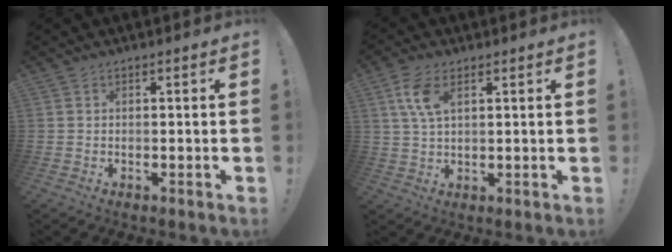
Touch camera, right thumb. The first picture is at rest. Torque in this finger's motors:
{"motor_torque": [0.14, 0.21, 0.67, -0.46, 0.16]}